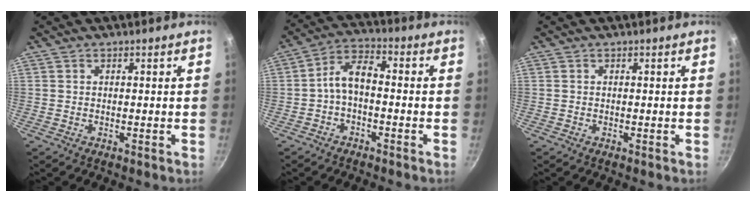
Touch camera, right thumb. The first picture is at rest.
{"total": 6.2, "force": [-1.7, 3.2, 5.0], "torque": [-0.092, 0.039, -0.038]}
{"total": 0.0}